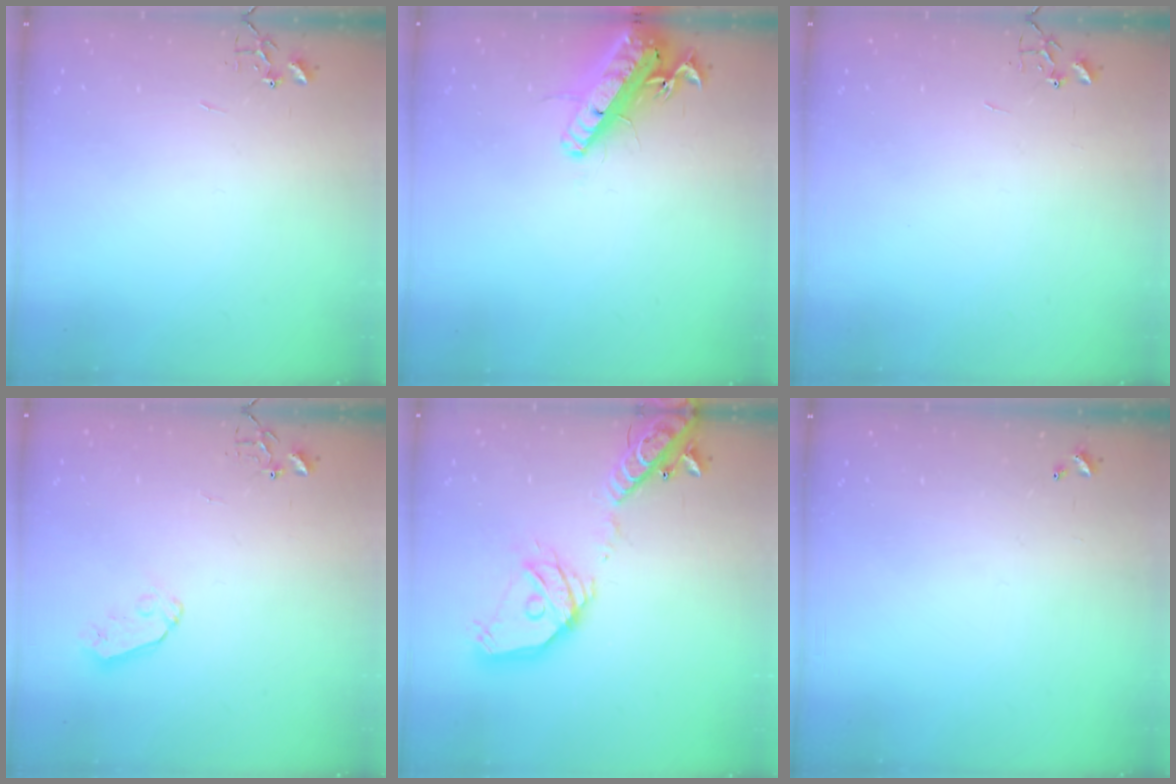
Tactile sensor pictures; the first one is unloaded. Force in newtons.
{"total": 17.1, "press": 16.8, "slide": 3.4}
{"total": 0.0}
{"total": 6.1, "press": 6.0, "slide": 0.4}
{"total": 21.9, "press": 21.6, "slide": 3.8}
{"total": 0.0}